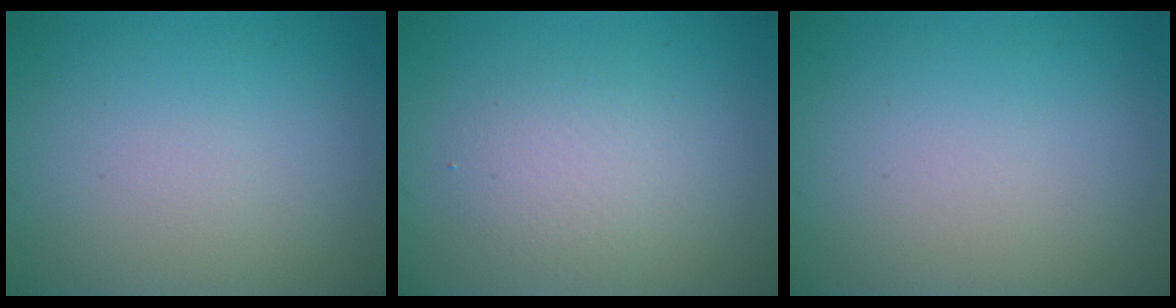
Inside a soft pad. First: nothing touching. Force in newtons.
{"total": 2.5, "press": 2.5, "slide": 0.3}
{"total": 0.0}